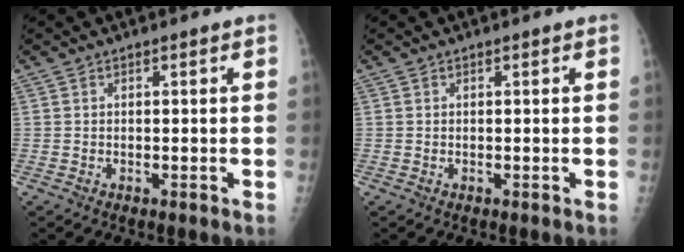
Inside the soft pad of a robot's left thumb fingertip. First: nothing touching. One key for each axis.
{"total": 0.5, "fx": 0.1, "fy": 0.3, "fz": 0.5, "tx": -0.010, "ty": 0.004, "tz": 0.006}